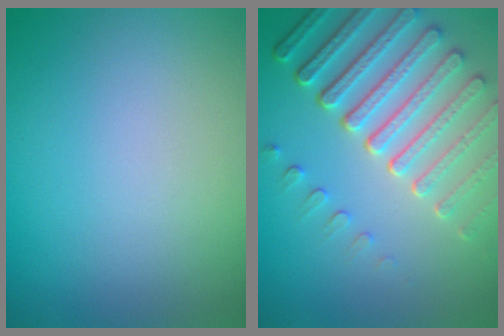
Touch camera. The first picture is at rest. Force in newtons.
{"total": 7.6, "press": 5.7, "slide": 5.1}